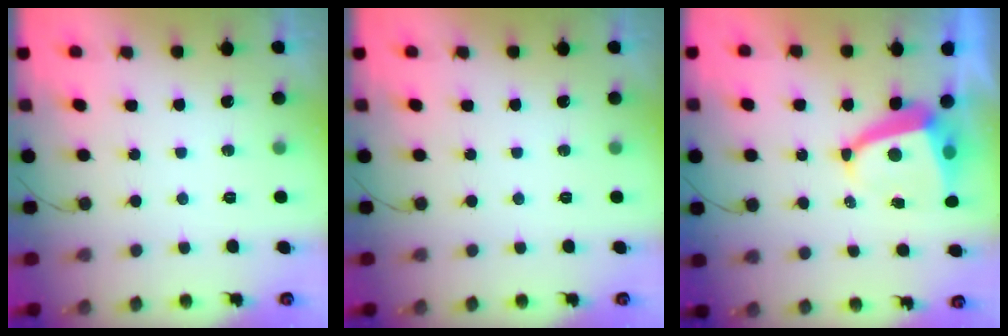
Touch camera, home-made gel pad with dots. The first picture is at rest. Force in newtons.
{"total": 0.0}
{"total": 6.7, "press": 6.7, "slide": 0.9}